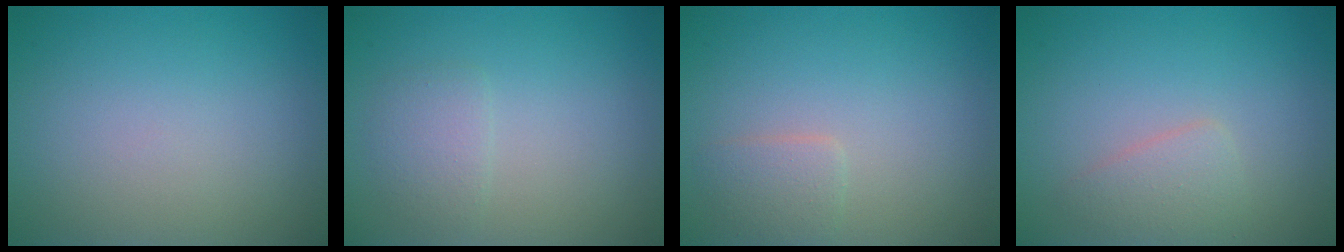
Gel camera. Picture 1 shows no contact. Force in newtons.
{"total": 1.6, "press": 1.6, "slide": 0.0}
{"total": 1.6, "press": 1.5, "slide": 0.2}
{"total": 1.9, "press": 1.9, "slide": 0.0}